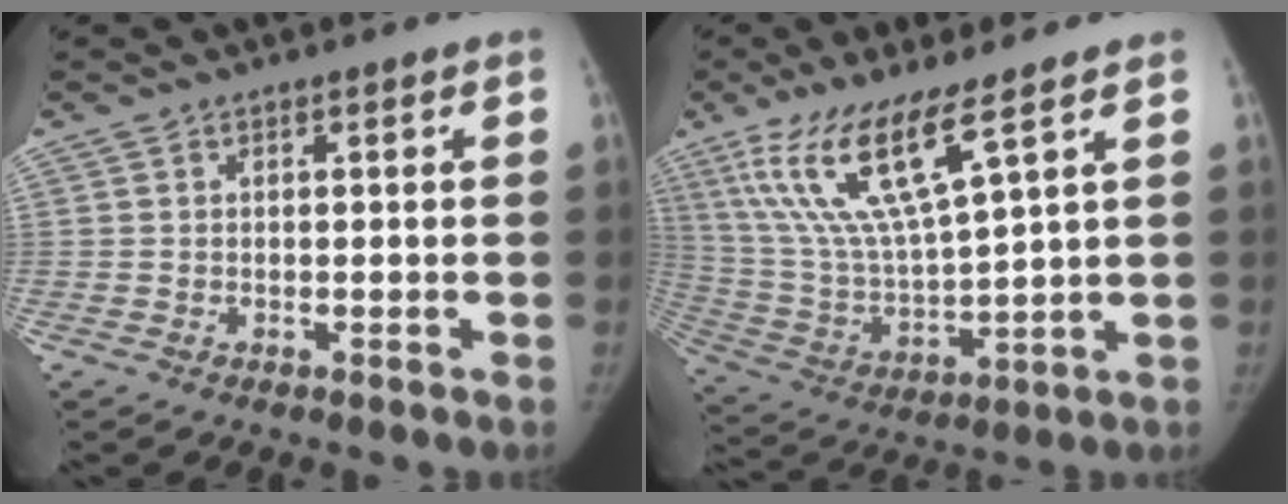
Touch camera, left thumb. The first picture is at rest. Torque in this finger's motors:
{"motor_torque": [0.53, 0.08, 2.02, -0.75, 0.22]}